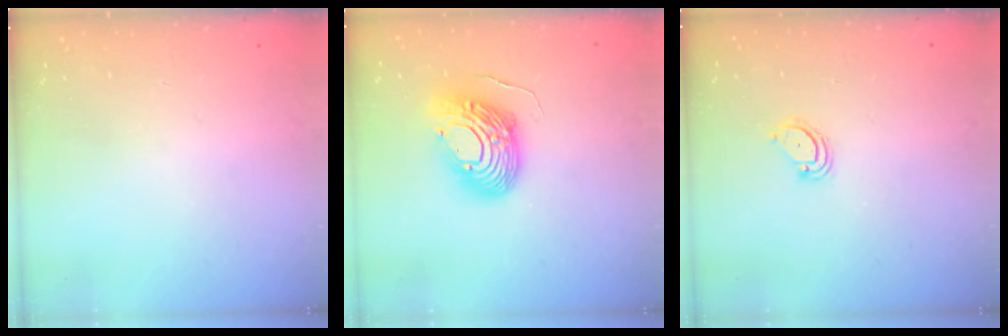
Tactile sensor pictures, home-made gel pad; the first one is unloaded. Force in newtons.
{"total": 14.4, "press": 14.4, "slide": 1.1}
{"total": 3.3, "press": 3.3, "slide": 0.3}